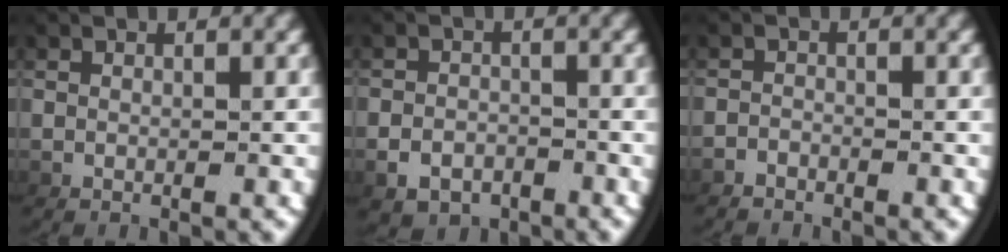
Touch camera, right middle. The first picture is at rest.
{"total": 3.2, "force": [-2.3, 2.1, 0.6], "torque": [-0.004, -0.009, -0.035]}
{"total": 1.8, "force": [-1.7, 0.1, -0.4], "torque": [0.004, -0.009, -0.029]}